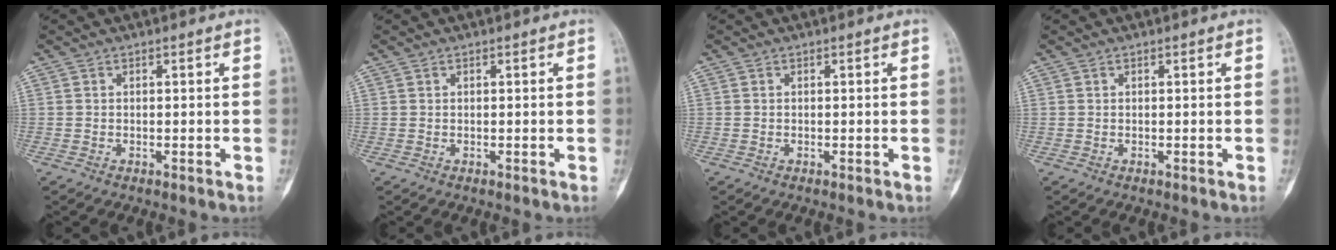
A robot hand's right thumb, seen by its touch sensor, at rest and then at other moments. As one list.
[{"total": 0.0}, {"total": 0.0}, {"total": 0.0}]